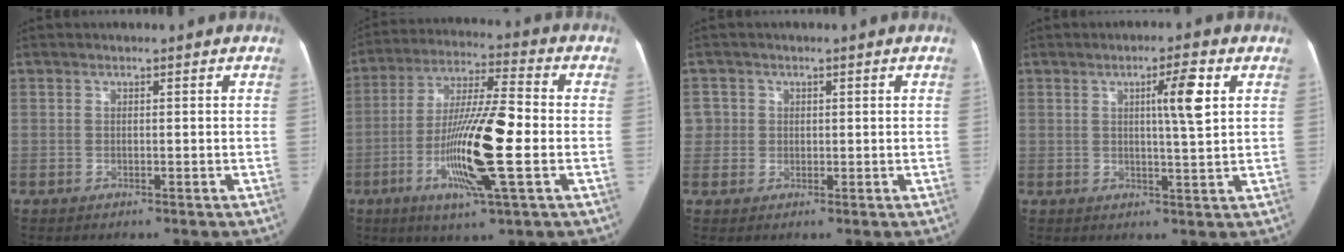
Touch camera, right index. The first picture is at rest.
{"total": 15.2, "force": [-3.6, 0.7, 14.8], "torque": [-0.278, -0.008, -0.067]}
{"total": 3.0, "force": [0.6, 2.9, -0.1], "torque": [0.023, 0.013, 0.012]}
{"total": 5.8, "force": [1.9, -0.1, 5.4], "torque": [-0.080, 0.002, 0.028]}